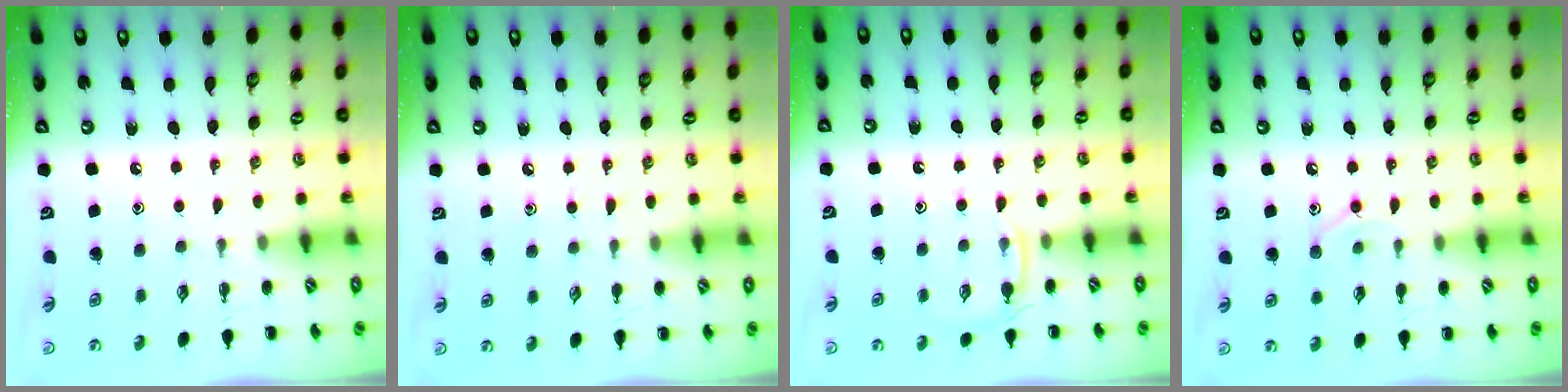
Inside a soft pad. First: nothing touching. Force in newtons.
{"total": 5.1, "press": 4.8, "slide": 1.8}
{"total": 4.6, "press": 4.4, "slide": 1.4}
{"total": 8.2, "press": 8.1, "slide": 1.5}